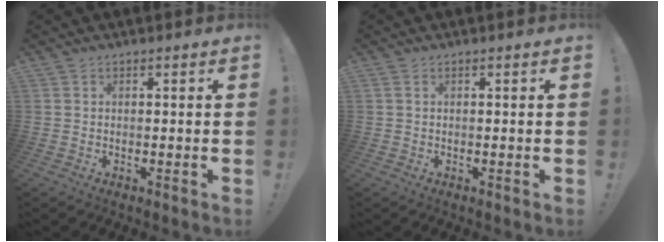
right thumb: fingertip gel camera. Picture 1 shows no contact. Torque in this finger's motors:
{"motor_torque": [0.00, 0.02, 0.04, 0.07, 0.01]}